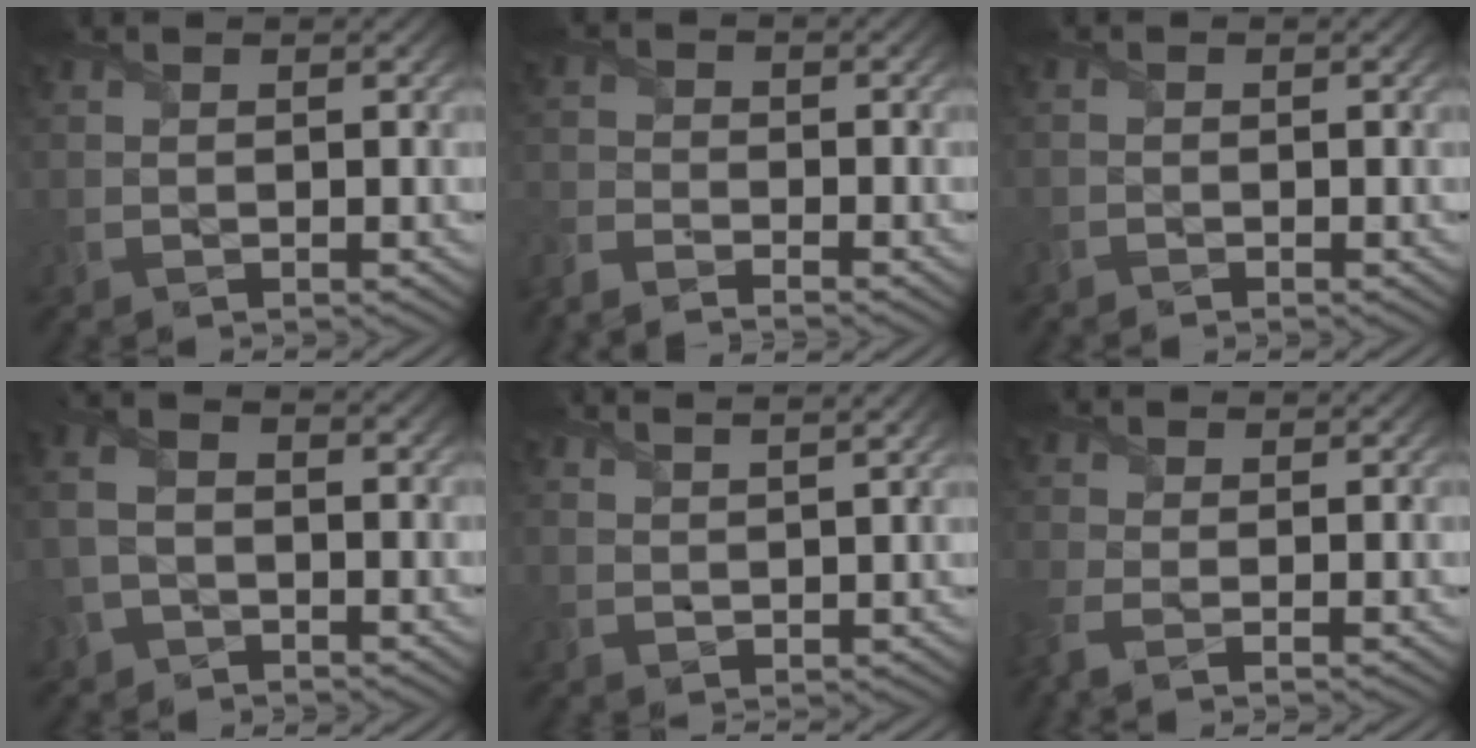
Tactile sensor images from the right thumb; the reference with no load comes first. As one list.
[{"total": 3.9, "force": [-3.7, 0.6, 1.2], "torque": [-0.036, -0.010, -0.087]}, {"total": 0.9, "force": [-0.9, 0.1, 0.1], "torque": [-0.005, -0.002, -0.019]}, {"total": 5.7, "force": [-1.1, 3.9, 4.1], "torque": [-0.112, 0.011, -0.017]}, {"total": 3.6, "force": [3.2, 0.1, 1.6], "torque": [-0.025, 0.002, 0.048]}, {"total": 3.3, "force": [-1.3, 1.4, 2.7], "torque": [-0.079, -0.003, -0.035]}]